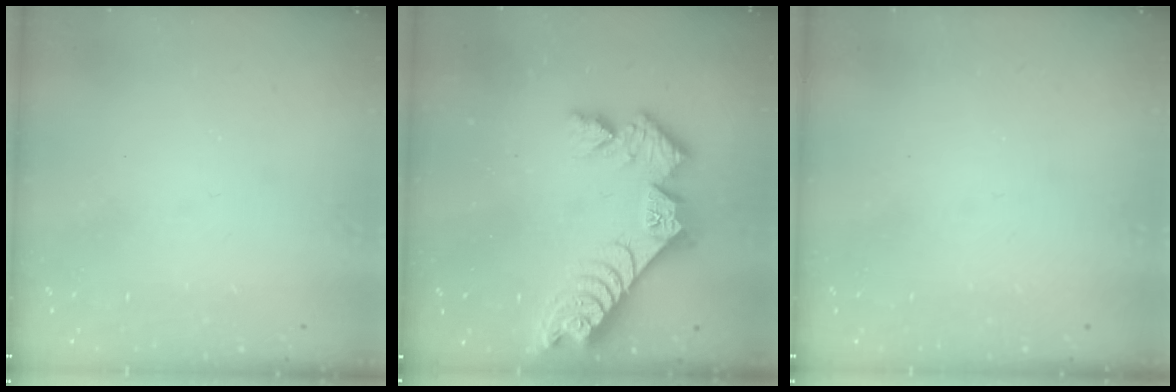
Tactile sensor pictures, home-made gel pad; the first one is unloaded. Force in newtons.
{"total": 12.2, "press": 12.1, "slide": 0.9}
{"total": 0.0}